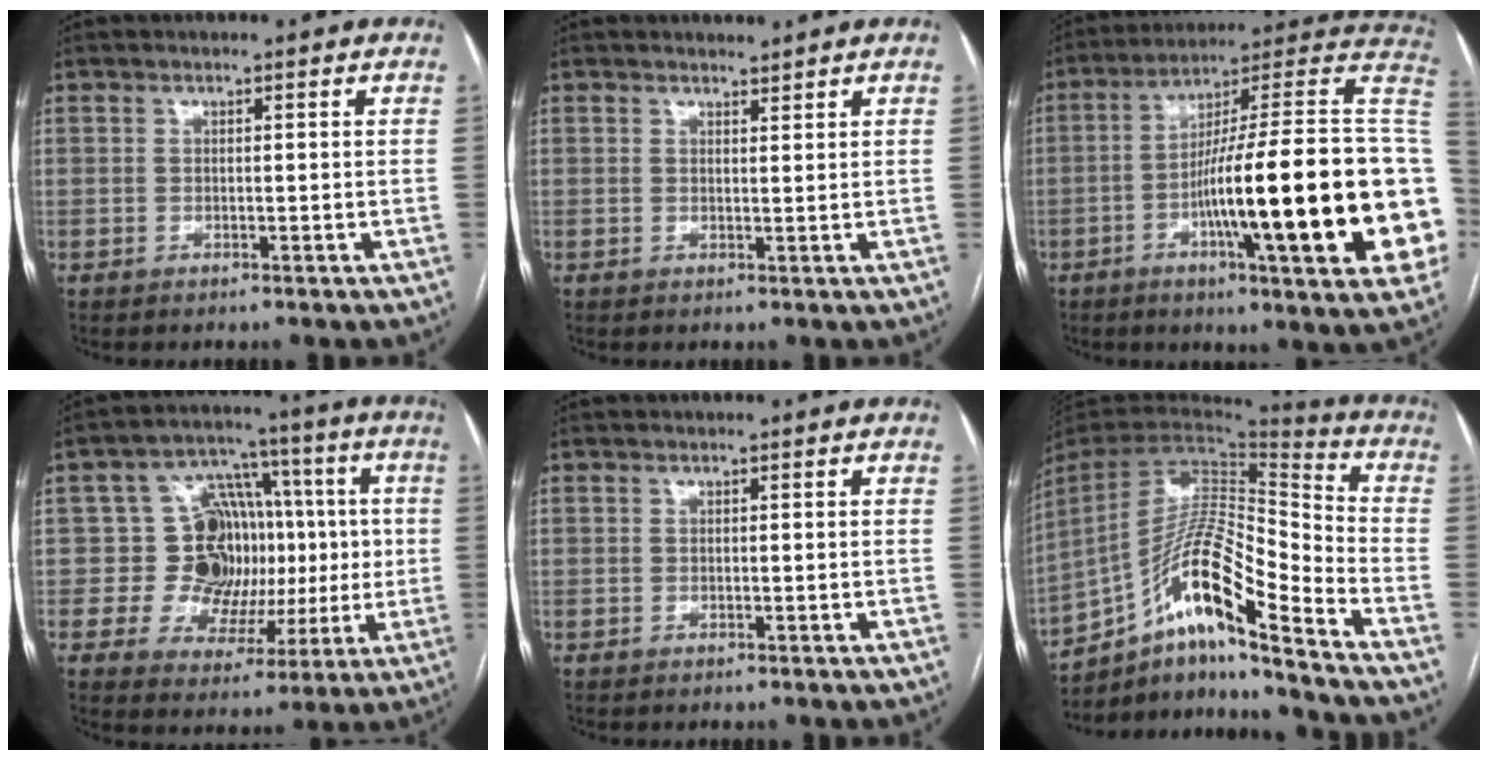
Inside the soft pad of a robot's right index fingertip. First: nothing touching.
{"total": 1.7, "force": [1.7, 0.2, 0.3], "torque": [-0.006, 0.001, 0.028]}
{"total": 30.4, "force": [-5.1, 2.5, 29.9], "torque": [-0.336, 0.009, -0.091]}
{"total": 13.7, "force": [0.7, 11.1, 8.0], "torque": [-0.091, 0.050, 0.028]}
{"total": 0.0}
{"total": 18.2, "force": [-11.8, 1.3, 13.8], "torque": [-0.268, 0.008, -0.213]}